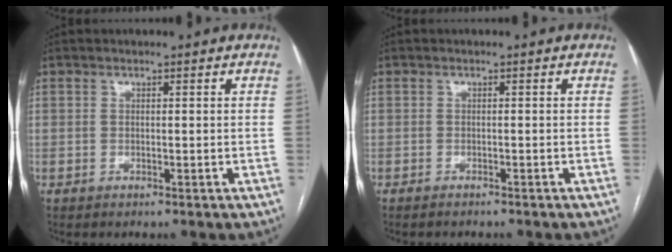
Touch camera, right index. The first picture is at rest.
{"total": 2.6, "force": [-2.3, 0.8, 0.9], "torque": [-0.016, -0.003, -0.023]}